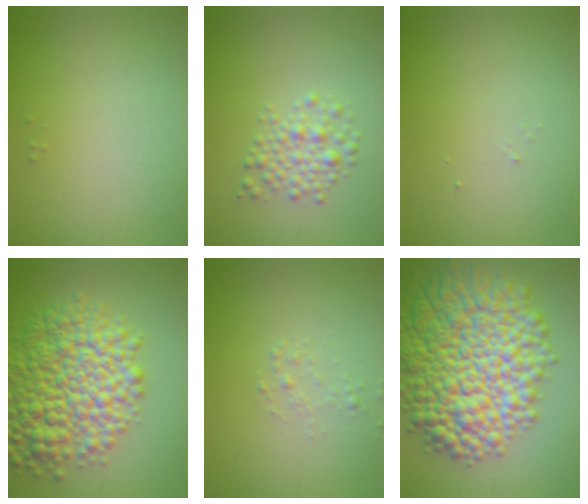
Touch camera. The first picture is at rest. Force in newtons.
{"total": 2.6, "press": 2.6, "slide": 0.1}
{"total": 0.0}
{"total": 9.8, "press": 9.8, "slide": 0.1}
{"total": 0.8, "press": 0.8, "slide": 0.0}
{"total": 14.4, "press": 14.4, "slide": 0.3}